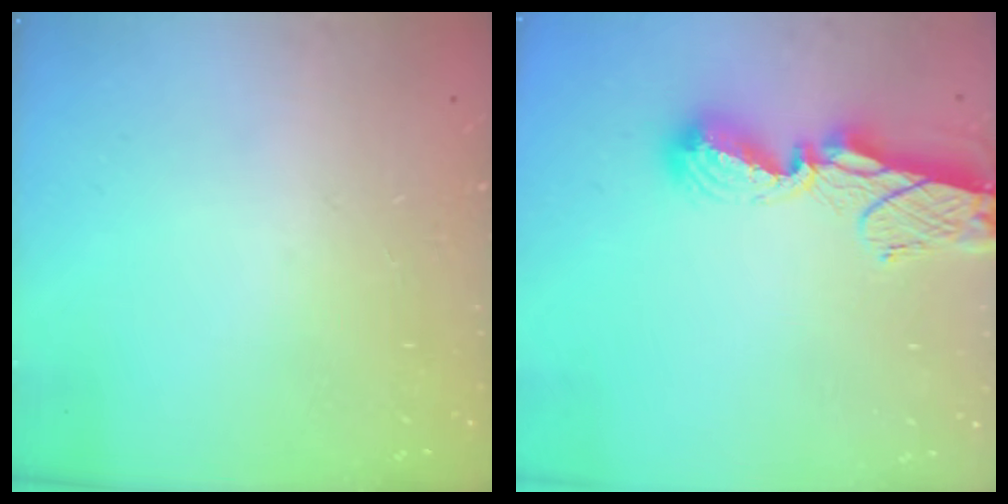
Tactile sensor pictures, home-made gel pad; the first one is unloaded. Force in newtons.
{"total": 9.7, "press": 9.7, "slide": 0.9}